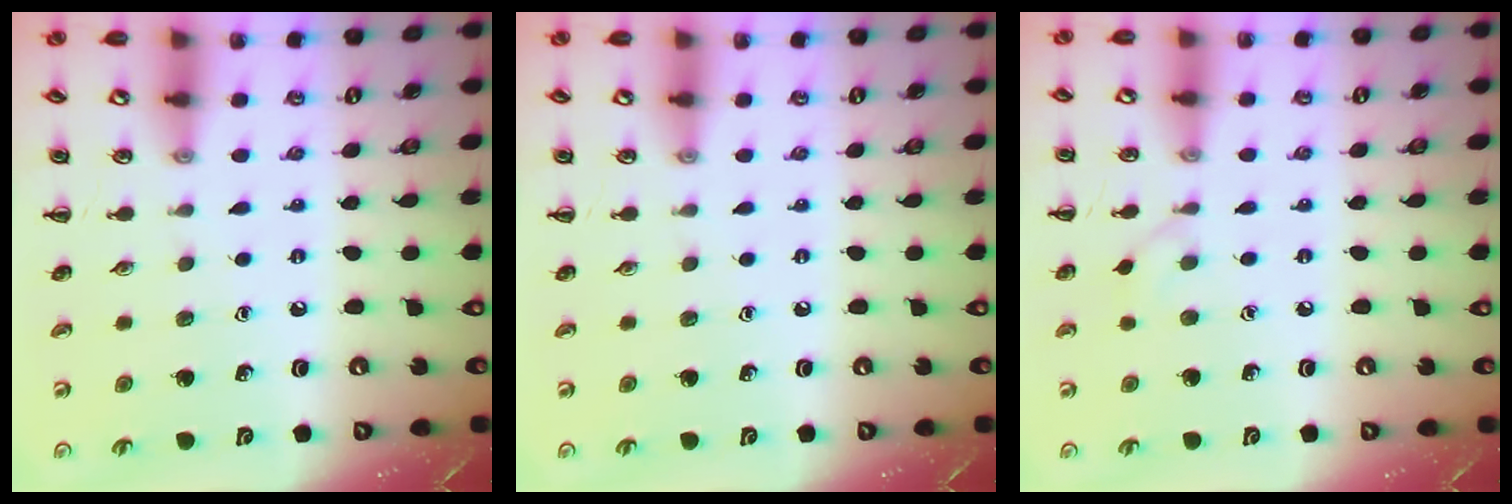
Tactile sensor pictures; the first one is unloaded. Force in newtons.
{"total": 0.0}
{"total": 2.7, "press": 2.5, "slide": 1.2}